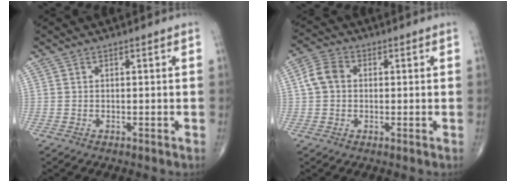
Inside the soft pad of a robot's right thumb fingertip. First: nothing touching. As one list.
[{"total": 5.3, "force": [0.5, 4.2, 3.3], "torque": [-0.063, 0.016, 0.002]}]